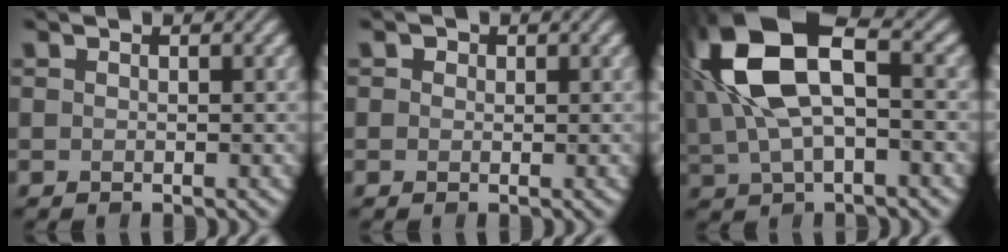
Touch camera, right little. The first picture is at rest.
{"total": 0.8, "force": [0.4, 0.7, 0.3], "torque": [-0.005, -0.001, -0.001]}
{"total": 11.8, "force": [2.2, 6.3, 9.7], "torque": [-0.231, 0.017, 0.038]}